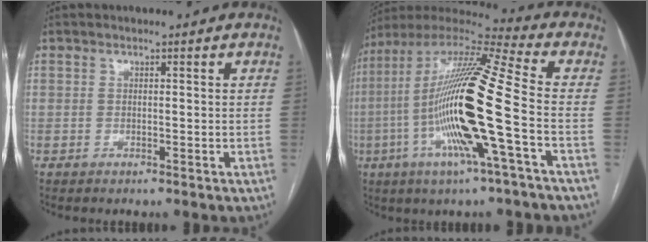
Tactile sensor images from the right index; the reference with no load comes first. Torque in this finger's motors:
{"motor_torque": [2.14, 0.00, 1.05, 0.21]}